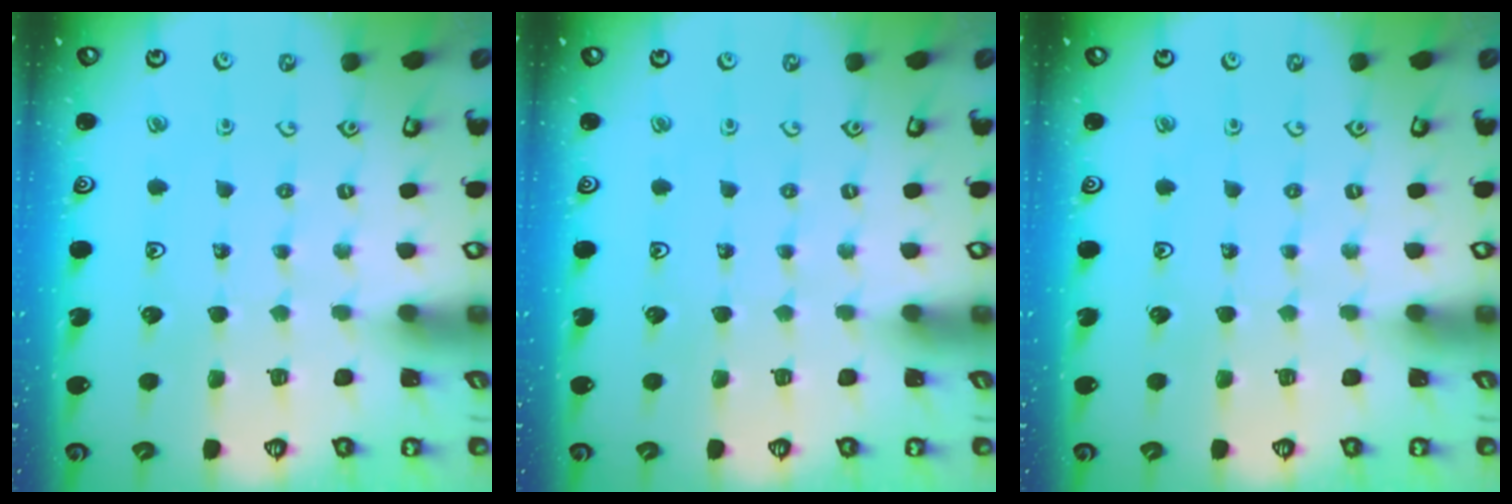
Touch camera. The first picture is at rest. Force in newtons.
{"total": 0.0}
{"total": 0.0}